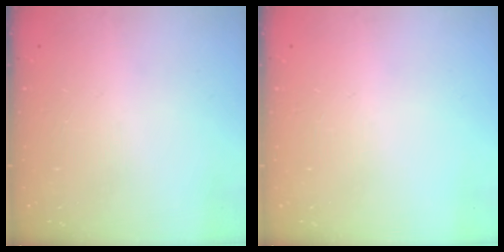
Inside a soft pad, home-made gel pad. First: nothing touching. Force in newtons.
{"total": 0.0}